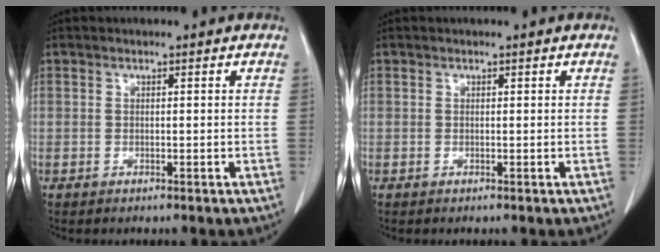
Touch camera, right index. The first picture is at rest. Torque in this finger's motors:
{"motor_torque": [0.03, -0.05, 0.03, 0.01]}